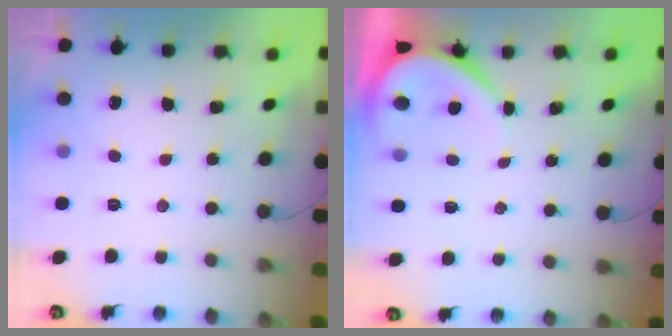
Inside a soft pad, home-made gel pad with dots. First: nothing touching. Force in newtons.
{"total": 3.6, "press": 3.5, "slide": 0.5}